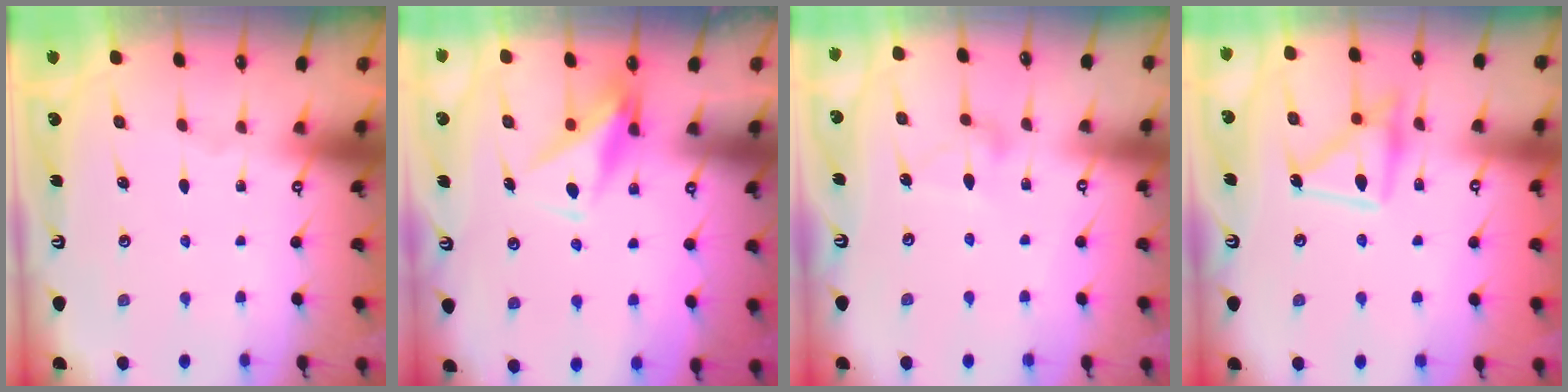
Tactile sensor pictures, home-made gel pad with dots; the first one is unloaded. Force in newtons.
{"total": 10.0, "press": 9.9, "slide": 1.7}
{"total": 8.1, "press": 8.1, "slide": 0.4}
{"total": 14.5, "press": 14.5, "slide": 1.0}